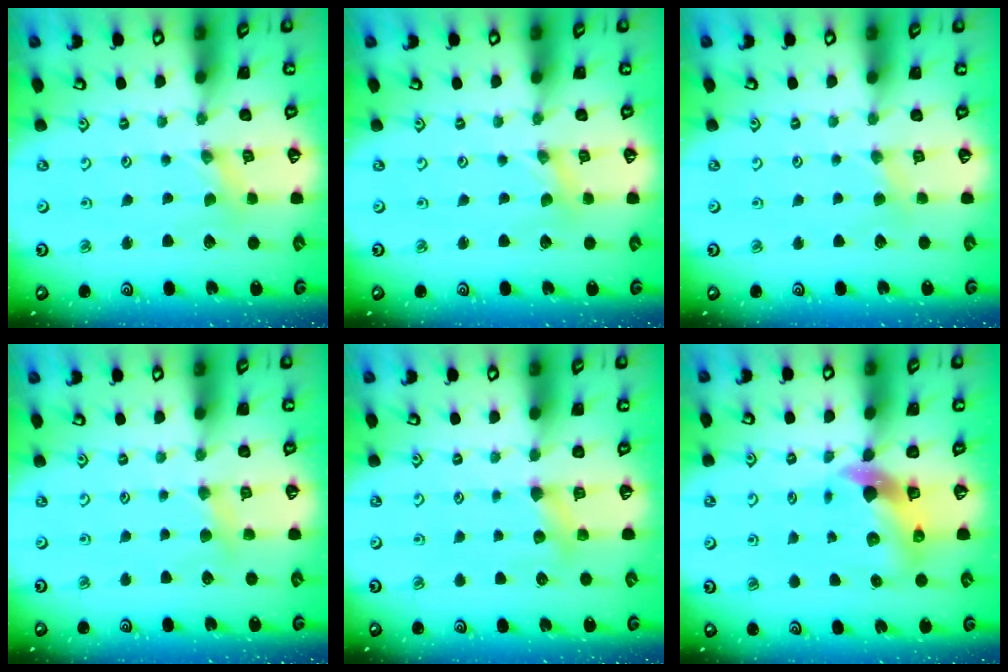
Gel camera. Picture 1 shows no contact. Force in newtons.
{"total": 0.0}
{"total": 2.3, "press": 2.3, "slide": 0.4}
{"total": 4.6, "press": 4.5, "slide": 0.8}
{"total": 3.9, "press": 3.8, "slide": 0.4}
{"total": 6.9, "press": 6.9, "slide": 1.0}